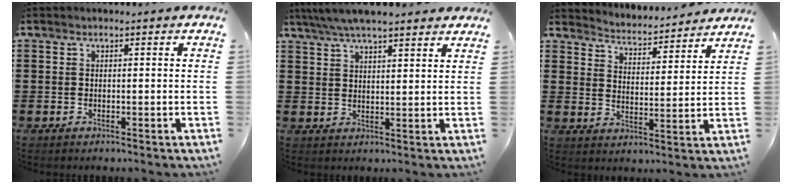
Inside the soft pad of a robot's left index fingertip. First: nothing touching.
{"total": 5.0, "force": [4.5, 0.6, 2.2], "torque": [-0.055, -0.007, 0.080]}
{"total": 3.6, "force": [3.6, -0.1, -0.3], "torque": [-0.017, -0.034, 0.056]}